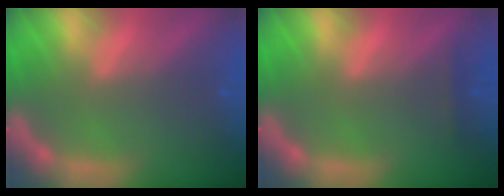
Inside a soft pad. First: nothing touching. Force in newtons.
{"total": 0.9}